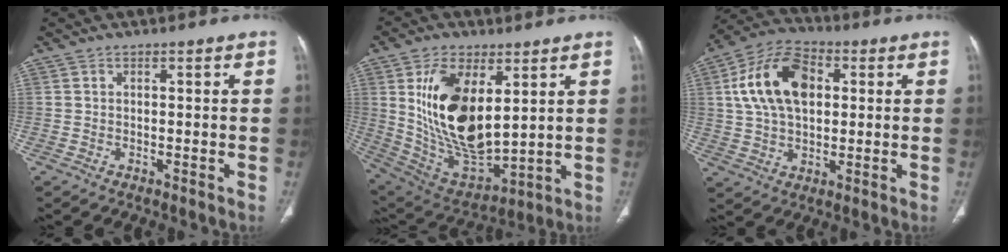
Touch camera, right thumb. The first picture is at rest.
{"total": 20.1, "force": [5.2, 10.3, 16.5], "torque": [-0.291, -0.032, 0.115]}
{"total": 15.6, "force": [3.2, 9.6, 11.8], "torque": [-0.205, 0.015, 0.054]}